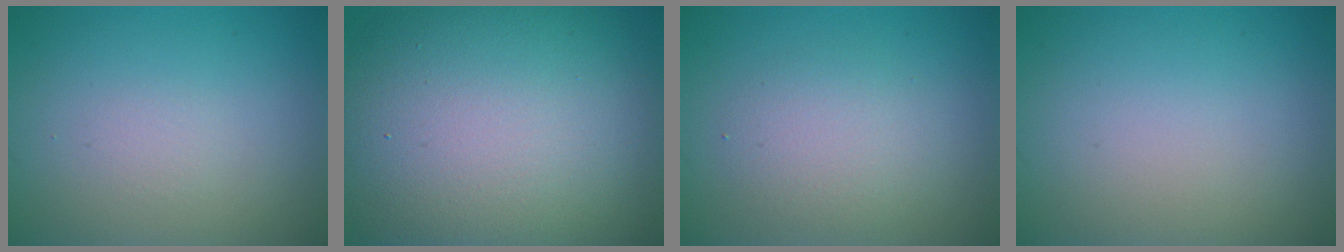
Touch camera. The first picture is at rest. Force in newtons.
{"total": 17.2, "press": 17.2, "slide": 0.7}
{"total": 2.7, "press": 2.7, "slide": 0.2}
{"total": 0.0}